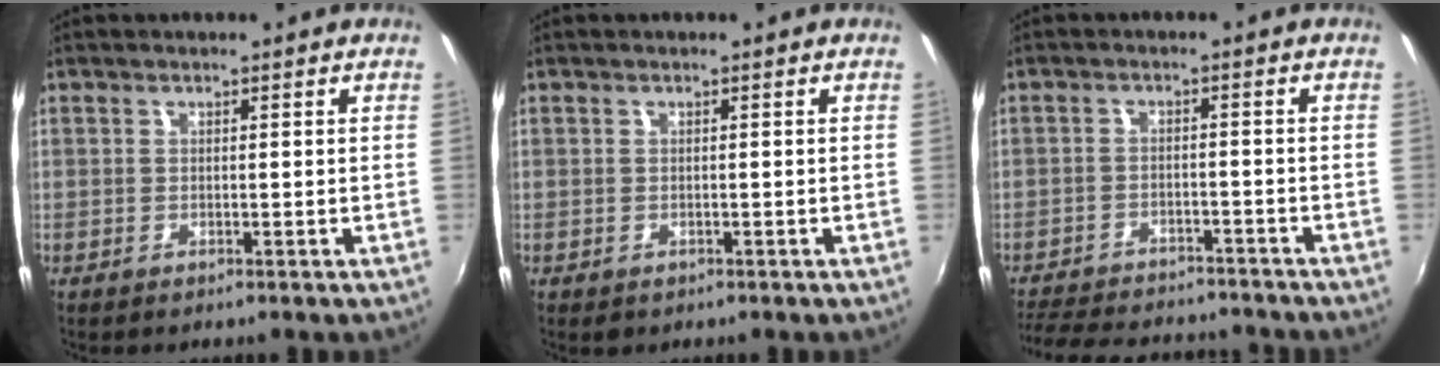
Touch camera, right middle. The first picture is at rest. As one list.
[{"total": 0.7, "force": [-0.3, 0.6, 0.2], "torque": [-0.002, -0.004, -0.005]}, {"total": 16.9, "force": [-14.7, 5.0, 6.5], "torque": [-0.148, -0.005, -0.208]}]